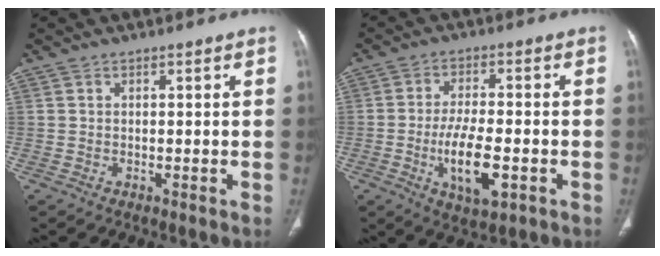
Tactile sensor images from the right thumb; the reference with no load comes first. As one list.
[{"total": 10.1, "force": [-3.0, 4.0, 8.8], "torque": [-0.156, 0.001, -0.048]}]